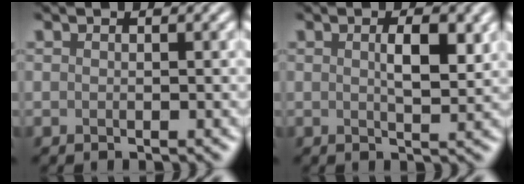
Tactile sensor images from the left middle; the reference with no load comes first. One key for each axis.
{"total": 3.0, "fx": 0.8, "fy": 0.9, "fz": 2.8, "tx": -0.047, "ty": 0.000, "tz": 0.015}